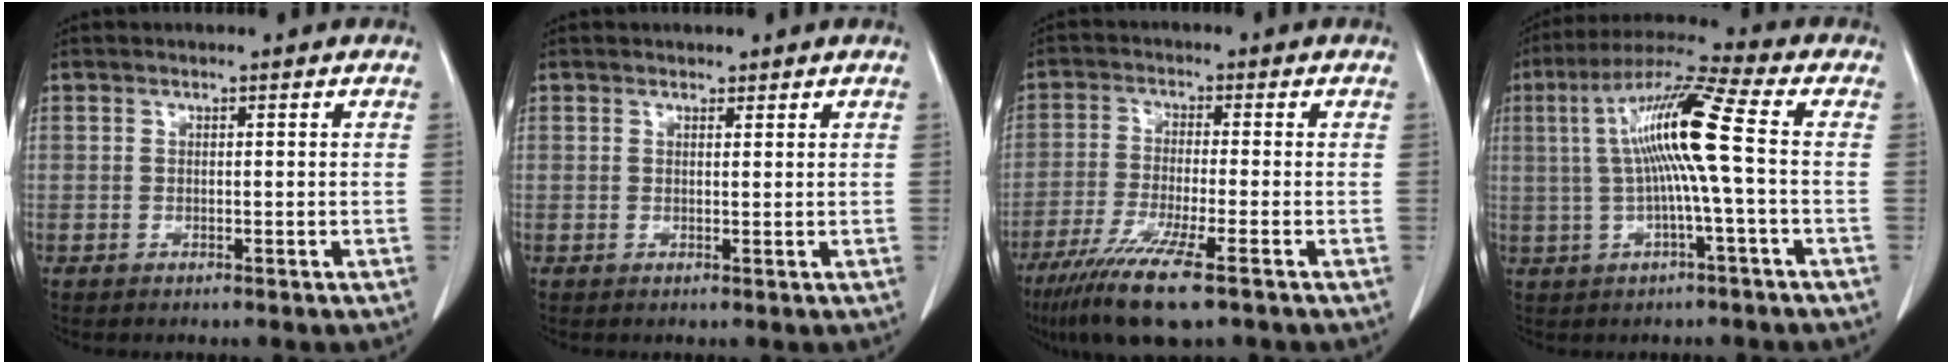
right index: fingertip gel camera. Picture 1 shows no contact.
{"total": 0.8, "force": [0.7, 0.3, 0.2], "torque": [-0.008, -0.003, 0.012]}
{"total": 10.8, "force": [-6.9, 0.8, 8.3], "torque": [-0.154, -0.030, -0.115]}
{"total": 11.7, "force": [0.6, -0.9, 11.7], "torque": [-0.218, 0.021, 0.008]}